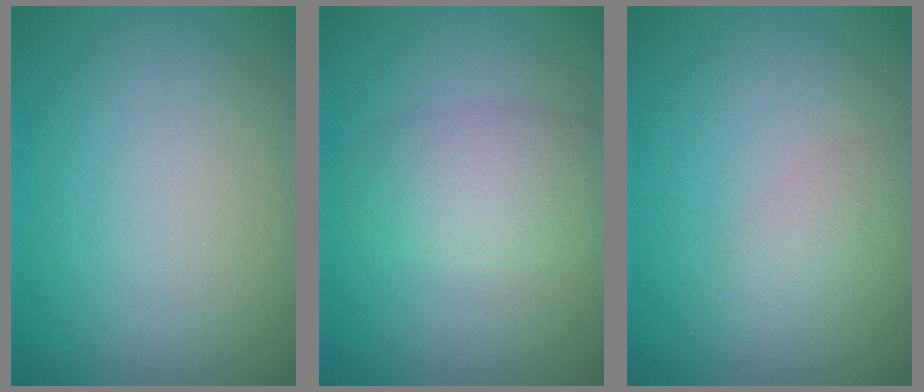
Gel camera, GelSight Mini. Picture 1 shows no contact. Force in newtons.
{"total": 3.7, "press": 3.7, "slide": 0.1}
{"total": 1.5, "press": 1.5, "slide": 0.1}